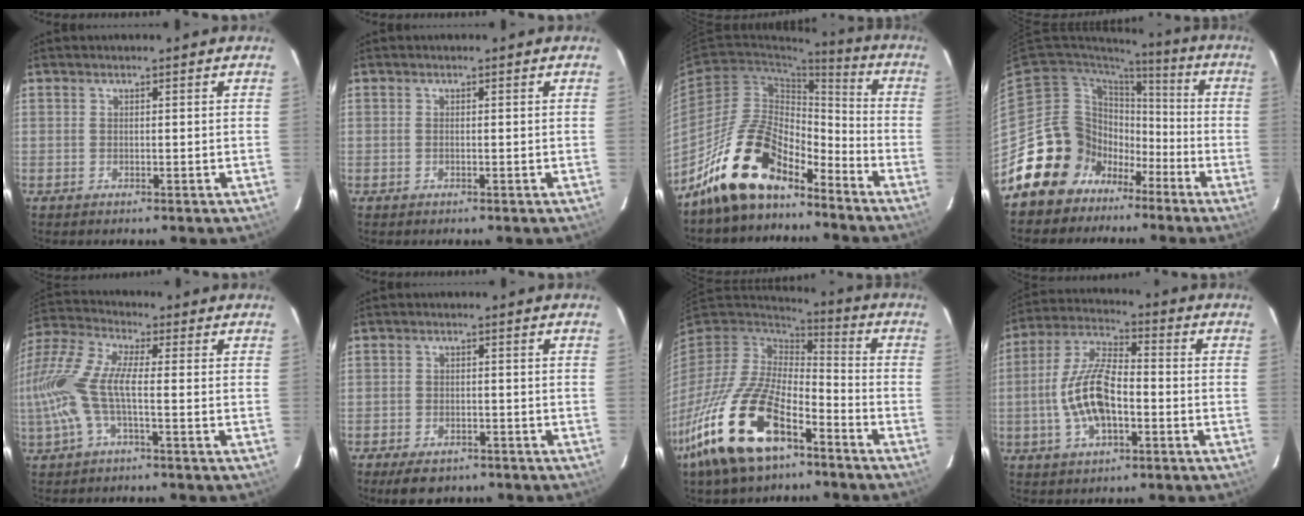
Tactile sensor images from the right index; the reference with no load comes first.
{"total": 0.0}
{"total": 16.0, "force": [-12.4, 6.4, 7.9], "torque": [-0.155, 0.023, -0.222]}
{"total": 15.1, "force": [-7.9, 12.6, 2.5], "torque": [-0.073, 0.053, -0.132]}
{"total": 14.8, "force": [-2.7, 4.9, 13.6], "torque": [-0.283, -0.003, -0.061]}
{"total": 6.6, "force": [-5.0, 3.3, 2.8], "torque": [-0.067, -0.002, -0.071]}
{"total": 22.0, "force": [-12.5, 10.2, 14.9], "torque": [-0.323, -0.035, -0.231]}
{"total": 12.9, "force": [-3.1, 5.7, 11.1], "torque": [-0.235, 0.008, -0.057]}